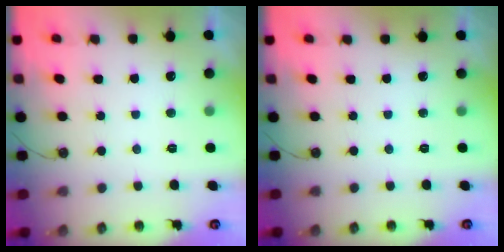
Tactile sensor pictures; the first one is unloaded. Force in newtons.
{"total": 0.0}